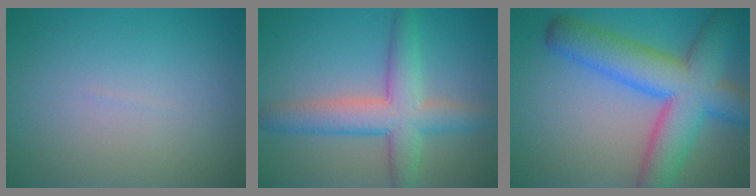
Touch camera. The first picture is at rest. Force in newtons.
{"total": 5.9, "press": 5.9, "slide": 0.2}
{"total": 10.1, "press": 10.1, "slide": 0.4}